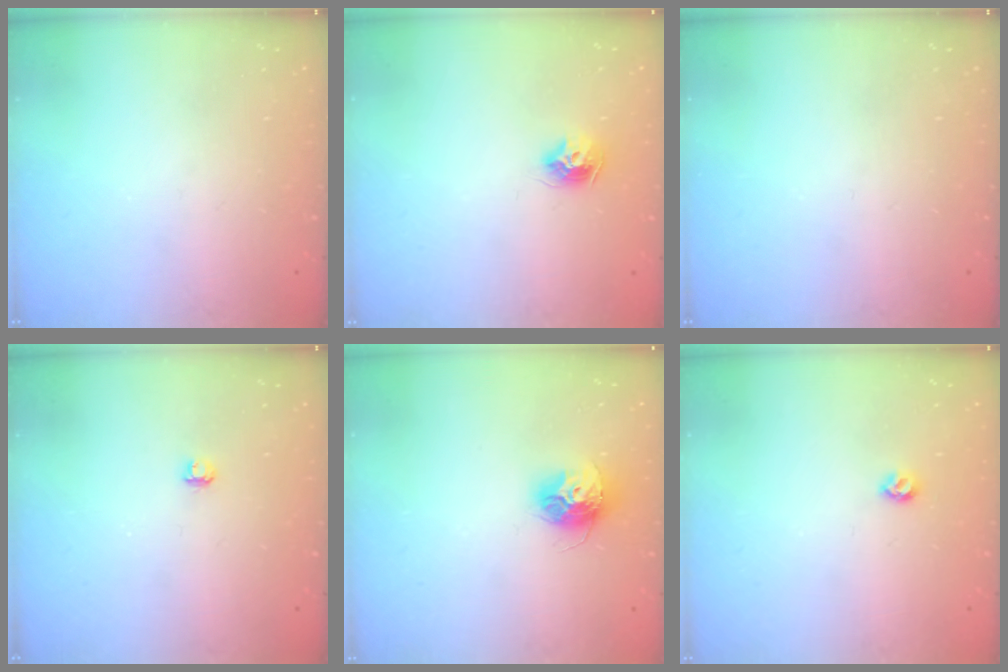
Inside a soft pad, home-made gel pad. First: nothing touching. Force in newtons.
{"total": 8.7, "press": 8.7, "slide": 0.4}
{"total": 0.0}
{"total": 2.9, "press": 2.9, "slide": 0.3}
{"total": 11.3, "press": 11.3, "slide": 1.0}
{"total": 5.3, "press": 5.3, "slide": 0.7}